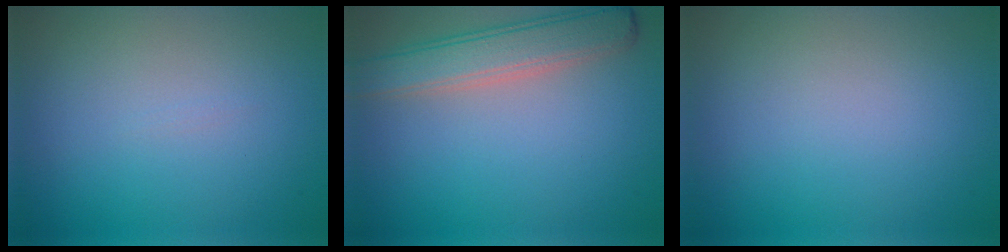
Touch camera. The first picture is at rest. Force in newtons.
{"total": 4.4, "press": 4.4, "slide": 0.3}
{"total": 0.0}